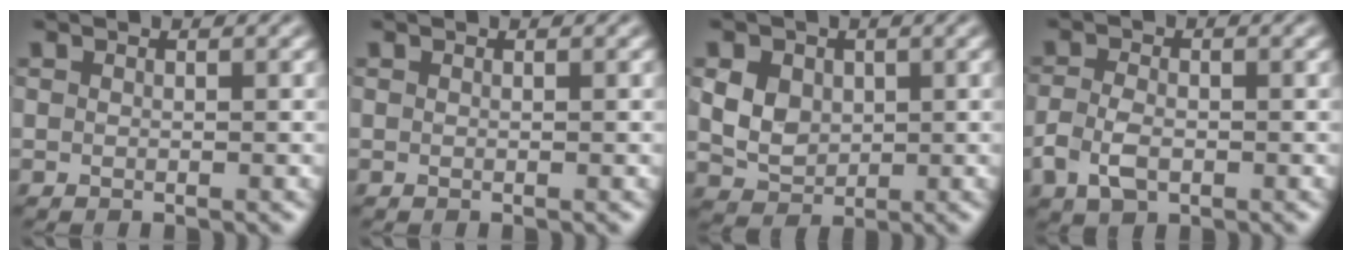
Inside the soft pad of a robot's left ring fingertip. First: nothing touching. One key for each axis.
{"total": 0.0}
{"total": 4.9, "fx": 1.2, "fy": 4.0, "fz": 2.6, "tx": -0.056, "ty": 0.013, "tz": 0.015}
{"total": 3.3, "fx": -1.2, "fy": 2.1, "fz": 2.3, "tx": -0.053, "ty": -0.006, "tz": -0.027}